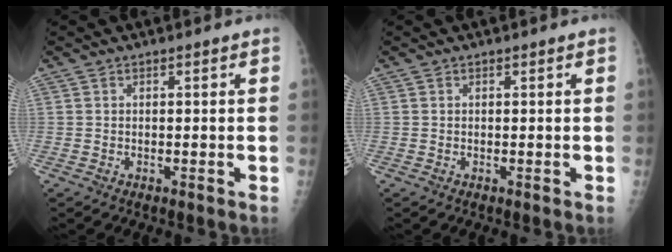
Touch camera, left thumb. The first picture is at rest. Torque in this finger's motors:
{"motor_torque": [-0.07, 0.15, -0.04, -0.14, 0.00]}